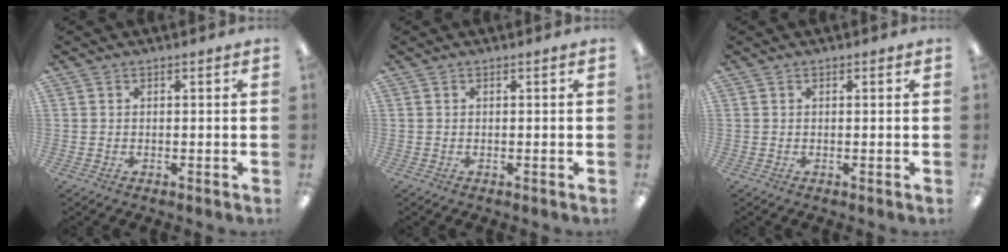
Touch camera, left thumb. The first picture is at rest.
{"total": 0.0}
{"total": 0.0}